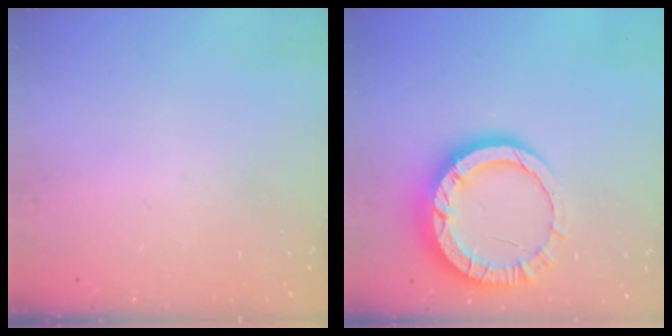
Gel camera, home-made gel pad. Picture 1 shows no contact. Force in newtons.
{"total": 12.6, "press": 12.6, "slide": 1.1}